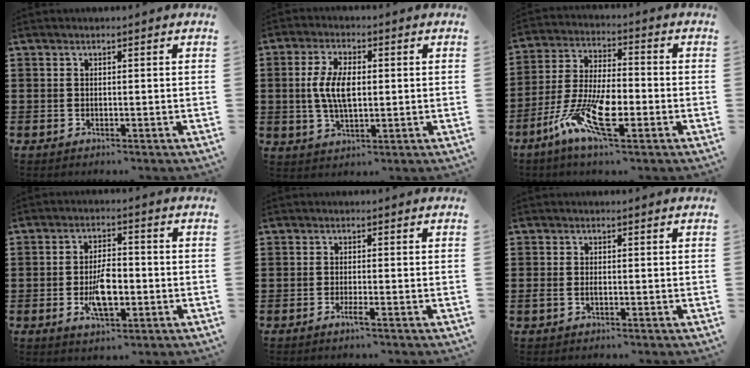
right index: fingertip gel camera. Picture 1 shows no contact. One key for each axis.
{"total": 6.8, "fx": 0.3, "fy": 3.1, "fz": 6.1, "tx": -0.137, "ty": 0.002, "tz": -0.003}
{"total": 11.0, "fx": -5.0, "fy": 3.6, "fz": 9.1, "tx": -0.207, "ty": -0.004, "tz": -0.096}
{"total": 6.7, "fx": -1.6, "fy": 3.1, "fz": 5.8, "tx": -0.118, "ty": 0.003, "tz": -0.032}
{"total": 1.6, "fx": -1.0, "fy": 0.1, "fz": 1.2, "tx": -0.021, "ty": -0.002, "tz": -0.018}
{"total": 1.0, "fx": -0.3, "fy": 0.4, "fz": 0.8, "tx": -0.016, "ty": -0.003, "tz": -0.005}